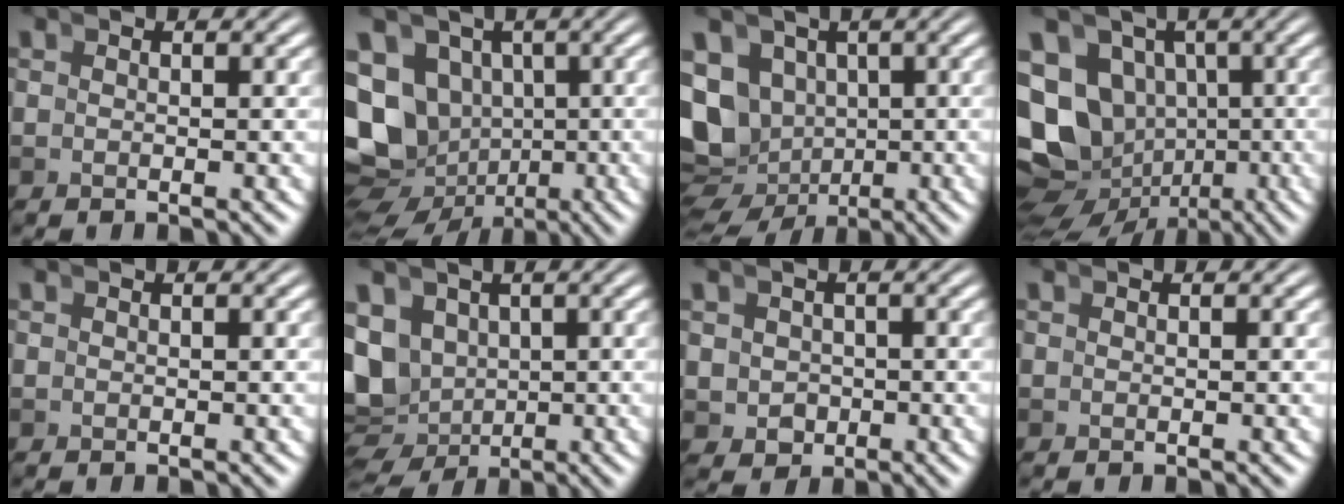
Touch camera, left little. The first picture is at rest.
{"total": 17.9, "force": [-3.9, 16.0, 7.1], "torque": [-0.169, -0.072, -0.058]}
{"total": 12.8, "force": [-3.4, 11.2, 5.0], "torque": [-0.122, -0.060, -0.043]}
{"total": 19.7, "force": [-4.0, 17.3, 8.5], "torque": [-0.195, -0.085, -0.057]}
{"total": 0.0}
{"total": 8.3, "force": [-1.4, 7.4, 3.6], "torque": [-0.097, -0.046, -0.008]}
{"total": 2.8, "force": [-0.3, 2.6, 1.1], "torque": [-0.015, -0.011, 0.001]}
{"total": 0.0}